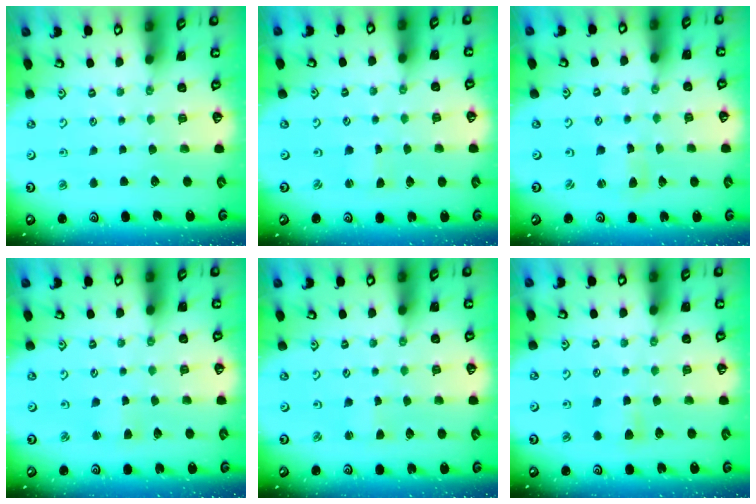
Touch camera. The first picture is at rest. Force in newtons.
{"total": 0.0}
{"total": 2.1, "press": 2.1, "slide": 0.3}
{"total": 3.0, "press": 3.0, "slide": 0.3}
{"total": 1.6, "press": 1.6, "slide": 0.3}
{"total": 4.5, "press": 4.4, "slide": 0.8}